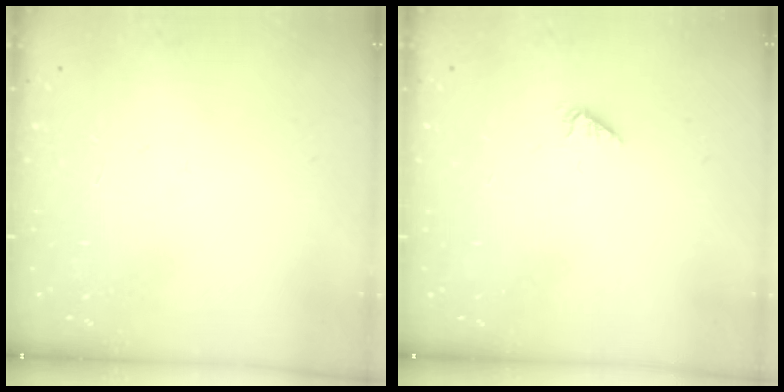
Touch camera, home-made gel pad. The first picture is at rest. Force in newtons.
{"total": 1.0, "press": 1.0, "slide": 0.2}